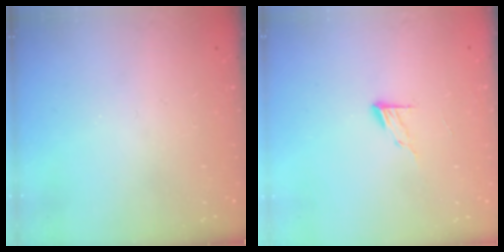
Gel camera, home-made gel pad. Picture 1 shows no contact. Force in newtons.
{"total": 6.1, "press": 6.1, "slide": 0.5}